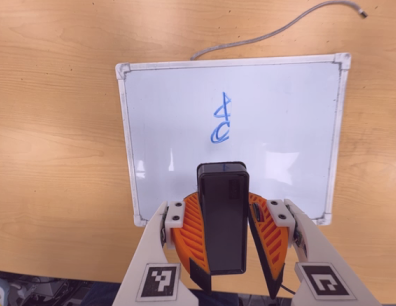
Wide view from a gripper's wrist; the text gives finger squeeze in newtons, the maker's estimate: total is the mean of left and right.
{"total": 9.4, "left": 9.4, "right": 9.3}